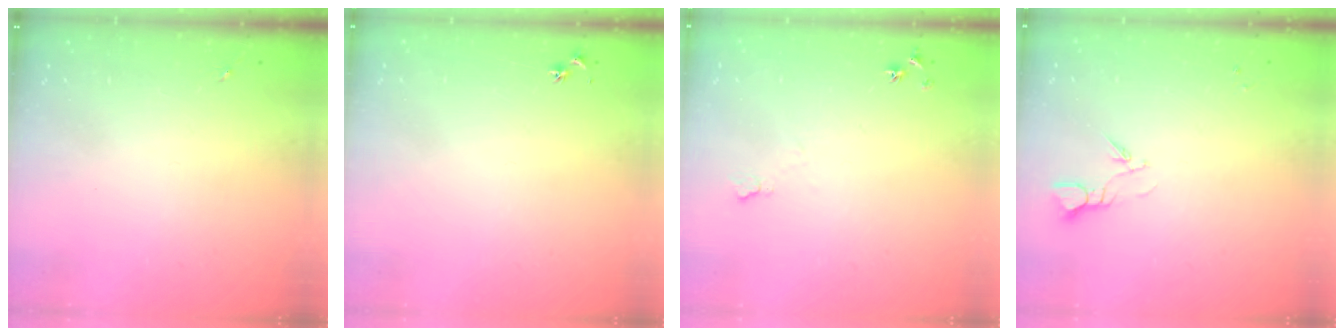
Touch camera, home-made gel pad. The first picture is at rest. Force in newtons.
{"total": 3.0, "press": 2.9, "slide": 0.3}
{"total": 6.5, "press": 6.4, "slide": 0.8}
{"total": 3.2, "press": 3.1, "slide": 0.3}